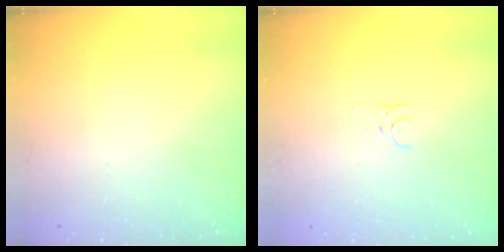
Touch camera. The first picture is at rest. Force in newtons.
{"total": 1.0, "press": 1.0, "slide": 0.1}